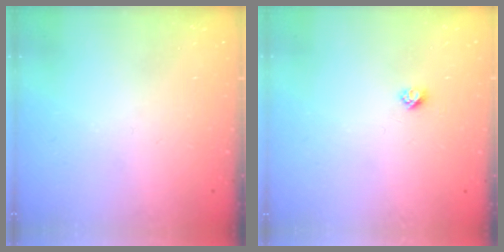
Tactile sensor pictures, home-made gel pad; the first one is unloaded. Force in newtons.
{"total": 2.7, "press": 2.6, "slide": 0.3}